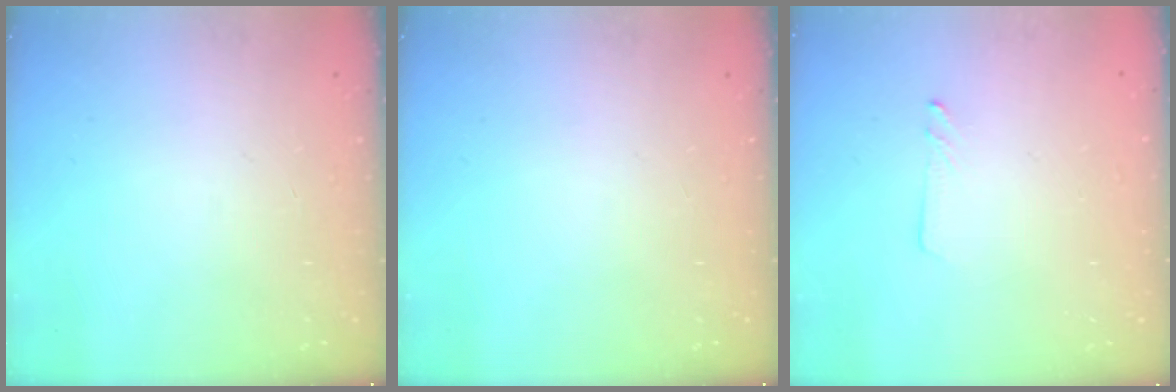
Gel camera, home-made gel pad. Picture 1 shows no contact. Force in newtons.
{"total": 0.0}
{"total": 1.8, "press": 1.7, "slide": 0.0}